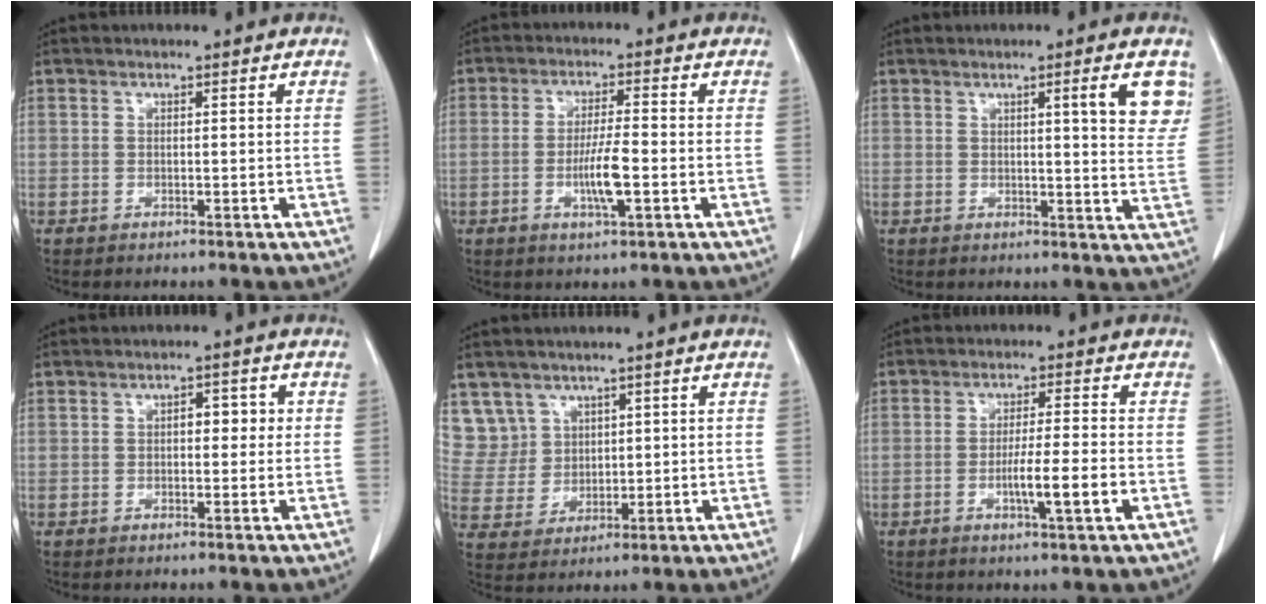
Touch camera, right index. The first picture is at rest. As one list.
[{"total": 5.7, "force": [-1.4, 0.6, 5.4], "torque": [-0.104, -0.003, -0.023]}, {"total": 7.2, "force": [3.3, 0.4, 6.4], "torque": [-0.071, -0.012, 0.035]}, {"total": 3.1, "force": [0.4, 1.6, 2.6], "torque": [-0.034, 0.013, 0.003]}, {"total": 7.5, "force": [4.5, 6.0, -0.2], "torque": [0.004, 0.015, 0.106]}, {"total": 6.4, "force": [-1.9, -0.1, 6.1], "torque": [-0.100, -0.007, -0.030]}]